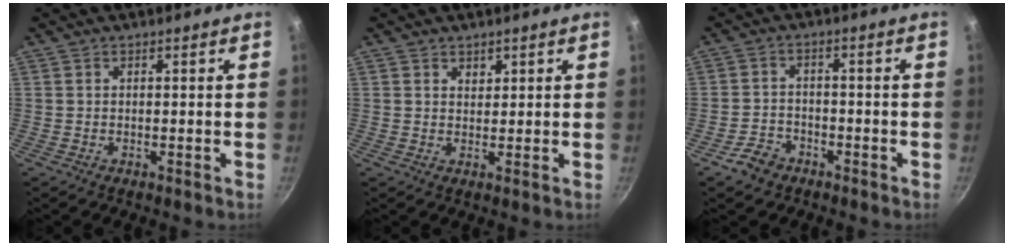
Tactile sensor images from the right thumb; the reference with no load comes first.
{"total": 1.6, "force": [1.0, 1.1, 0.5], "torque": [0.002, -0.006, 0.014]}
{"total": 4.8, "force": [-3.2, 3.2, 1.6], "torque": [-0.020, 0.033, -0.056]}